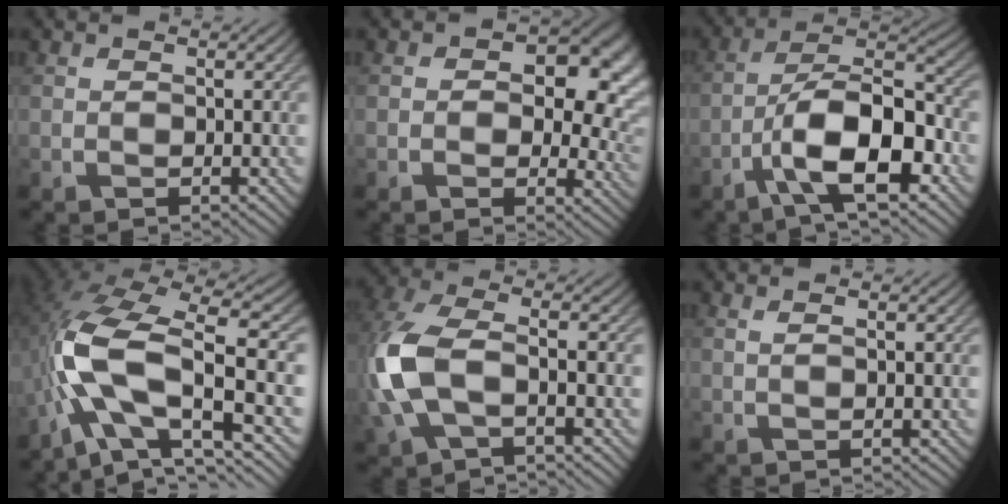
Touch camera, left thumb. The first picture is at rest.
{"total": 11.8, "force": [2.4, 7.5, 8.7], "torque": [-0.088, -0.008, 0.041]}
{"total": 11.9, "force": [-5.6, 4.3, 9.6], "torque": [-0.163, 0.003, -0.105]}
{"total": 15.3, "force": [-3.2, 6.2, 13.6], "torque": [-0.284, -0.001, -0.061]}
{"total": 10.5, "force": [-1.2, 5.3, 8.9], "torque": [-0.243, -0.008, -0.029]}
{"total": 1.3, "force": [0.6, 0.3, 1.1], "torque": [-0.014, 0.002, 0.004]}